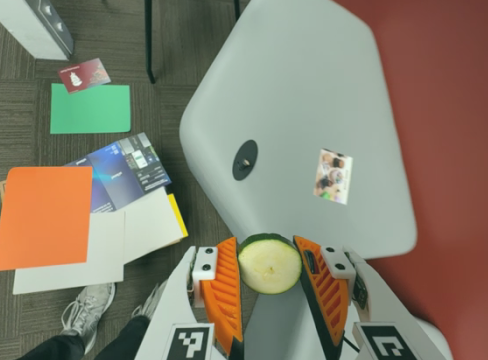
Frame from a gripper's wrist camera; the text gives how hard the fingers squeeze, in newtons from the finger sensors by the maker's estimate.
{"total": 9.0, "left": 9.1, "right": 8.9}